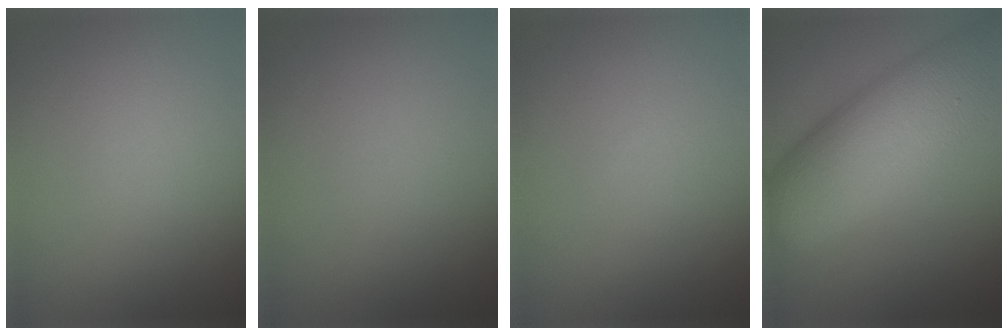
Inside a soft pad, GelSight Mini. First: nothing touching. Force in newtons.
{"total": 0.0}
{"total": 0.0}
{"total": 12.0, "press": 12.0, "slide": 0.5}